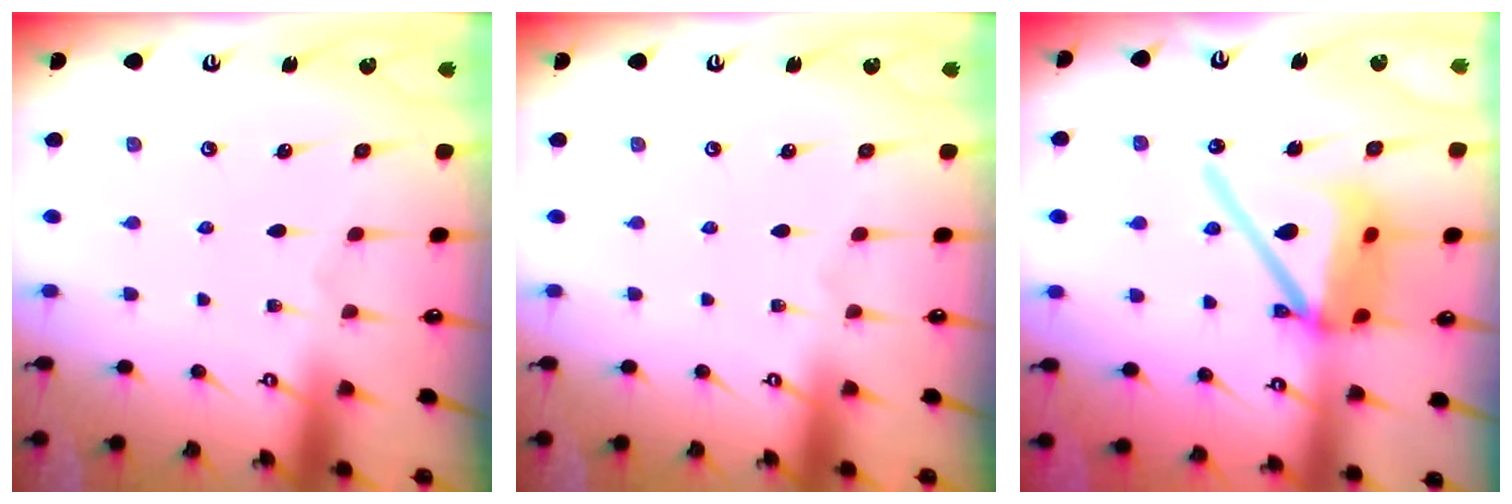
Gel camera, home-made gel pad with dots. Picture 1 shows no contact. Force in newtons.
{"total": 0.0}
{"total": 16.9, "press": 16.8, "slide": 2.2}